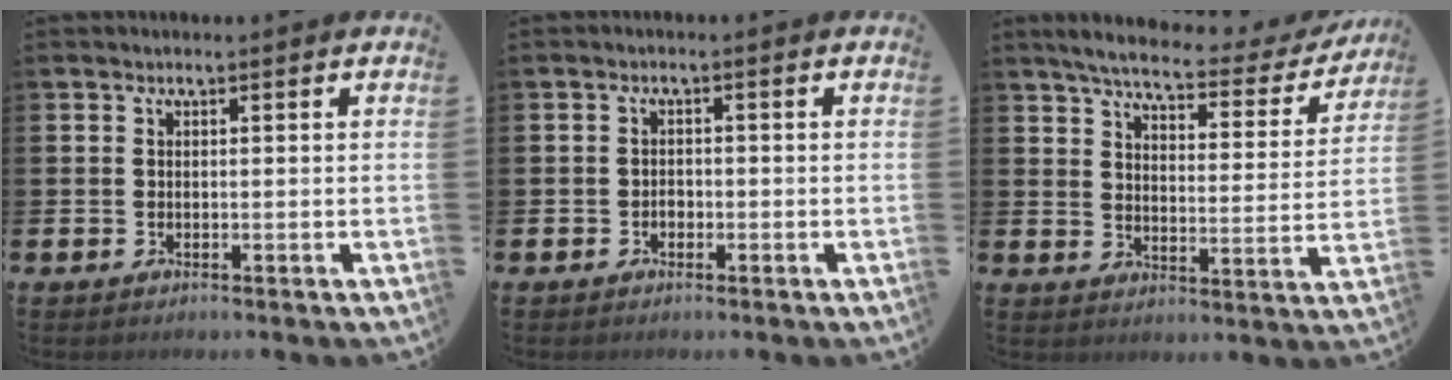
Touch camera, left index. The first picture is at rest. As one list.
[{"total": 1.3, "force": [-0.5, 1.0, 0.7], "torque": [-0.009, 0.001, -0.012]}, {"total": 5.6, "force": [4.9, 1.1, 2.5], "torque": [-0.066, -0.033, 0.076]}]